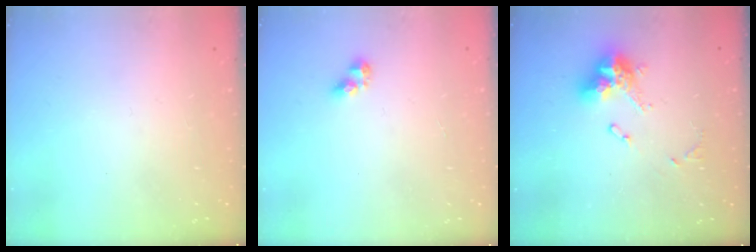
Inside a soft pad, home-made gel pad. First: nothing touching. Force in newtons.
{"total": 5.0, "press": 5.0, "slide": 0.5}
{"total": 11.5, "press": 11.4, "slide": 1.0}